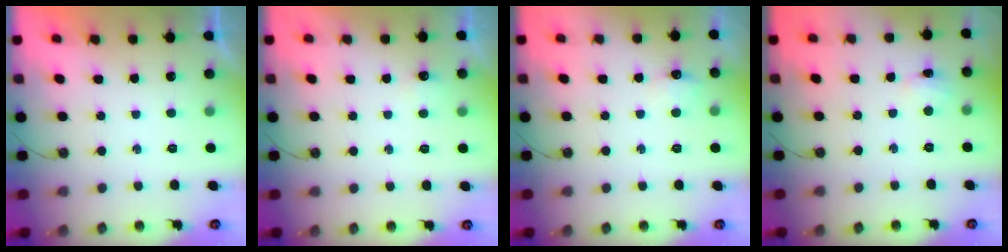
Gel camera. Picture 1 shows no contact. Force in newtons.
{"total": 3.2, "press": 3.1, "slide": 0.5}
{"total": 5.4, "press": 5.3, "slide": 1.3}
{"total": 2.9, "press": 2.8, "slide": 0.6}